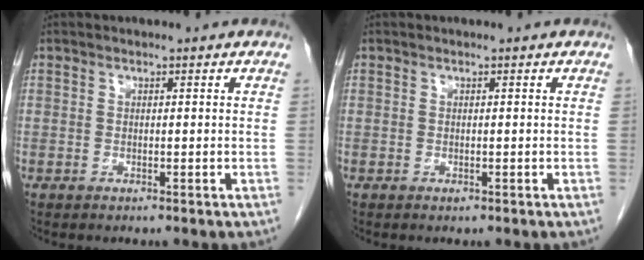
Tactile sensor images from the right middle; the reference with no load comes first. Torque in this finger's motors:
{"motor_torque": [0.38, 0.02, -0.01, 0.00]}